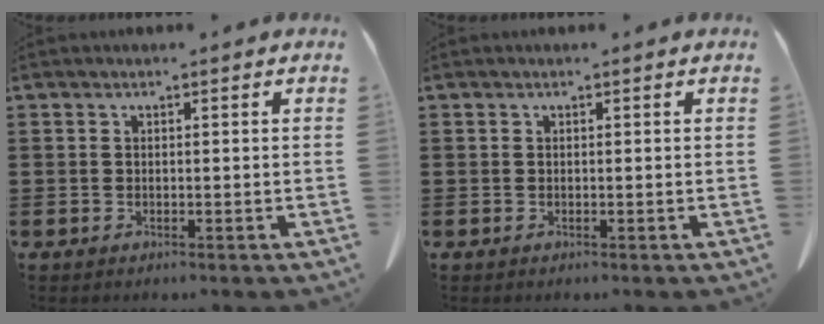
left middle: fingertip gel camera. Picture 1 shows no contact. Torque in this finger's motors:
{"motor_torque": [0.00, 0.00, 0.00, 0.00]}